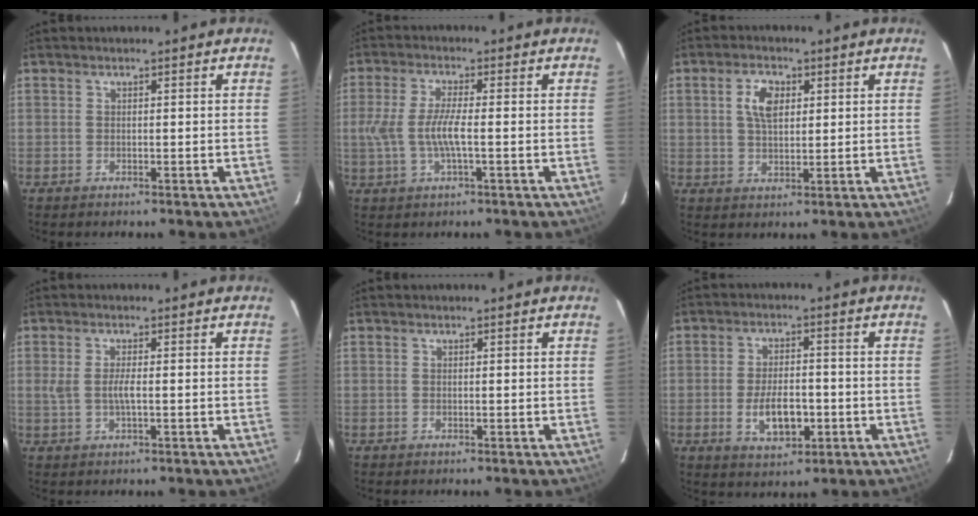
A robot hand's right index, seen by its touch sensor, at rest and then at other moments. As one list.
[{"total": 7.0, "force": [-1.1, 1.2, 6.8], "torque": [-0.141, -0.003, -0.020]}, {"total": 5.4, "force": [1.6, 3.0, 4.1], "torque": [-0.074, 0.009, 0.032]}, {"total": 3.1, "force": [-0.2, 0.5, 3.0], "torque": [-0.059, -0.002, -0.003]}, {"total": 0.0}, {"total": 8.2, "force": [-2.3, 4.0, 6.7], "torque": [-0.131, -0.003, -0.030]}]